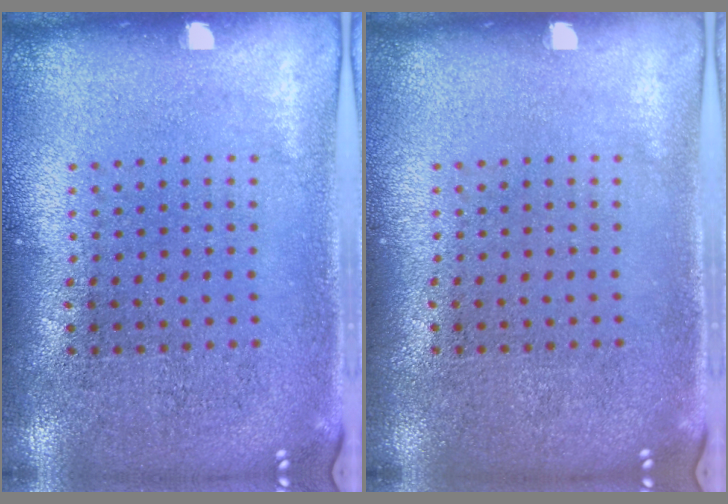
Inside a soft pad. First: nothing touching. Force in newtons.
{"total": 0.0}